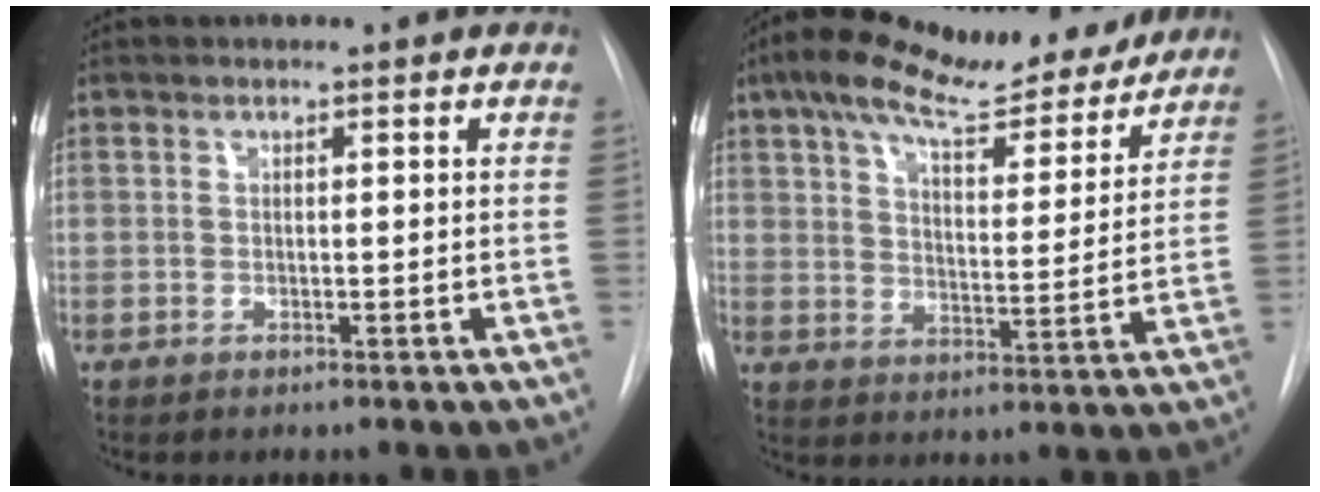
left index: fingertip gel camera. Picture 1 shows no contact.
{"total": 18.8, "force": [15.5, 4.9, 9.4], "torque": [-0.151, 0.020, 0.227]}